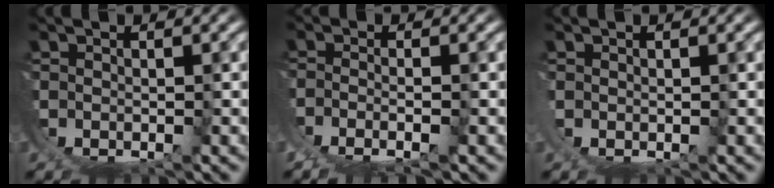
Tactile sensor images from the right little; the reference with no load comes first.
{"total": 2.7, "force": [-0.6, 0.7, 2.5], "torque": [-0.059, -0.017, 0.001]}
{"total": 0.6, "force": [0.6, -0.2, -0.1], "torque": [0.002, 0.002, 0.008]}